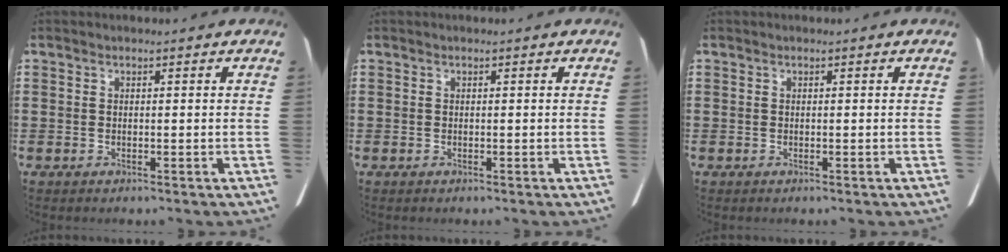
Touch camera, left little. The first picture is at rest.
{"total": 0.0}
{"total": 0.0}